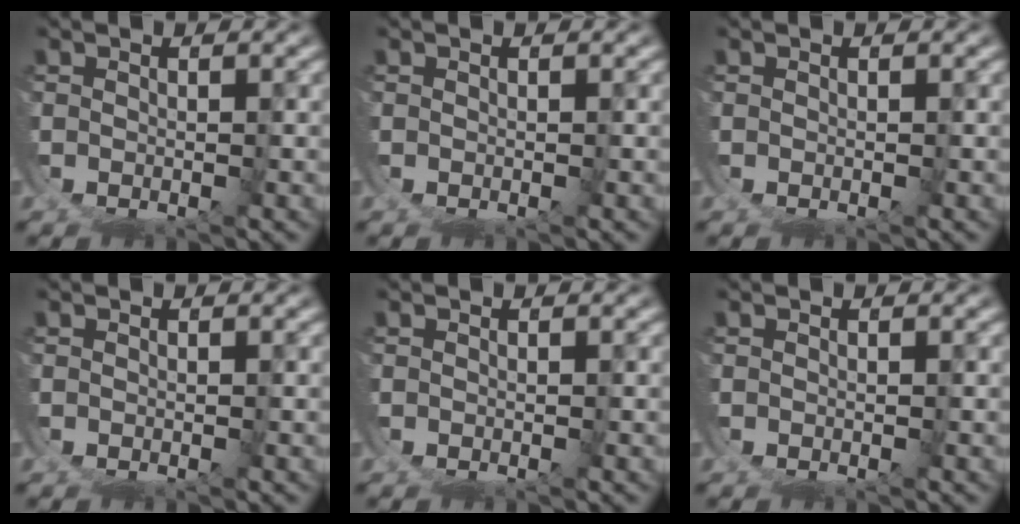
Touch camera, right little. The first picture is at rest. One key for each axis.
{"total": 0.0}
{"total": 0.0}
{"total": 0.0}
{"total": 0.0}
{"total": 0.0}